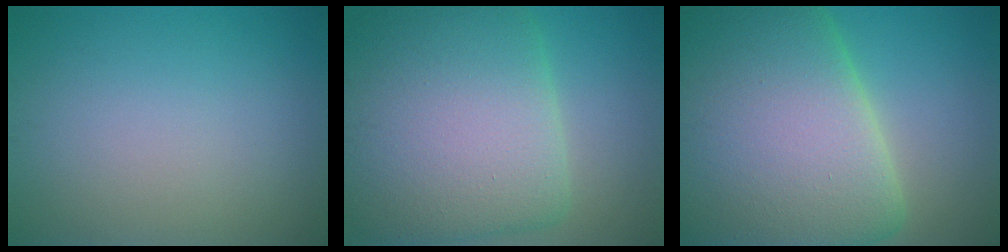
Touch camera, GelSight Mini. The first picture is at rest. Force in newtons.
{"total": 13.2, "press": 13.2, "slide": 0.2}
{"total": 19.9, "press": 19.9, "slide": 0.9}